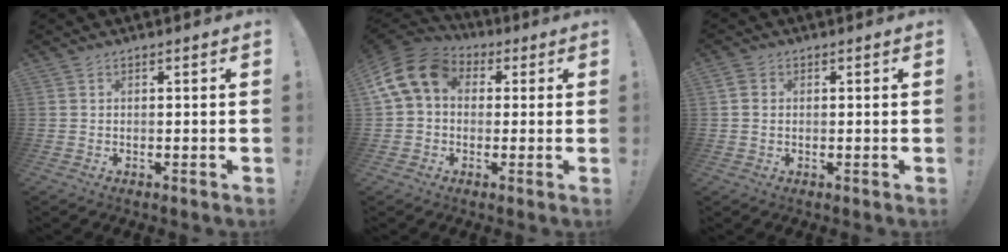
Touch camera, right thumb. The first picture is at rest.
{"total": 13.1, "force": [2.9, 9.8, 8.3], "torque": [-0.141, 0.005, 0.059]}
{"total": 2.5, "force": [0.7, 1.9, 1.5], "torque": [-0.022, 0.002, 0.012]}